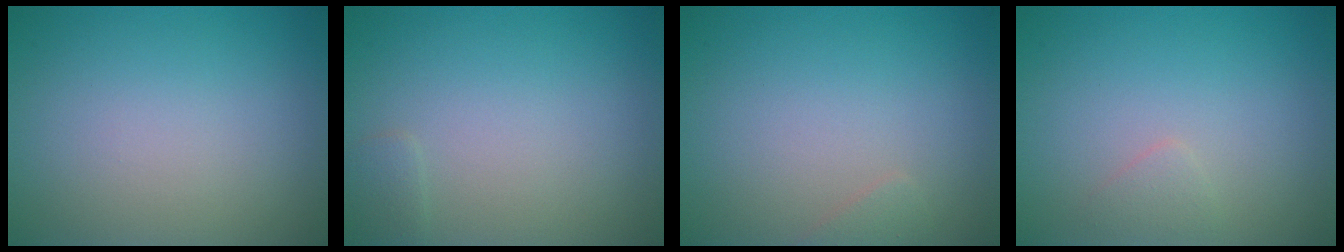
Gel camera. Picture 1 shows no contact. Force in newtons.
{"total": 0.8, "press": 0.8, "slide": 0.1}
{"total": 0.8, "press": 0.8, "slide": 0.0}
{"total": 0.9, "press": 0.9, "slide": 0.1}